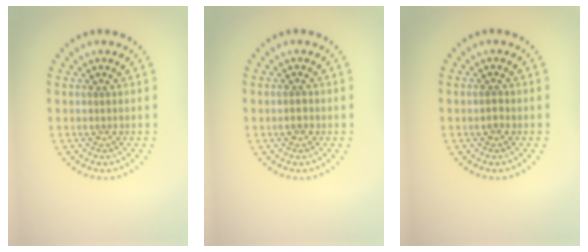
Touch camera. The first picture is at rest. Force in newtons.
{"total": 1.0, "press": 1.0, "slide": 0.3}
{"total": 1.0, "press": 1.0, "slide": 0.1}